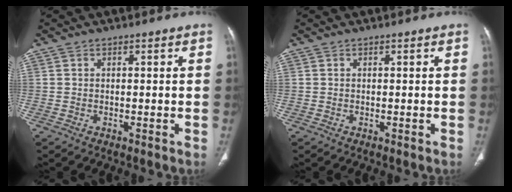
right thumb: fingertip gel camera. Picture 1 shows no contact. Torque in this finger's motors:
{"motor_torque": [-0.11, 0.11, -0.36, -0.20, 0.00]}